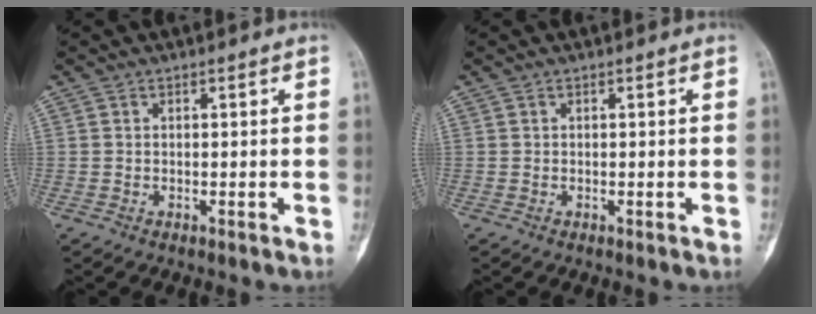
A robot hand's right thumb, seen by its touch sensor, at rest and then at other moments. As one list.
[{"total": 0.0}]